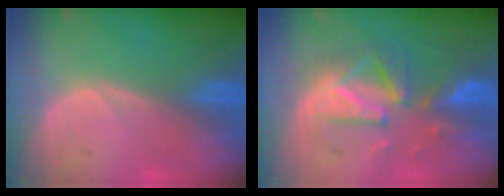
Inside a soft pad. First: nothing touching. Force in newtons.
{"total": 9.0, "press": 8.8, "slide": 1.7}